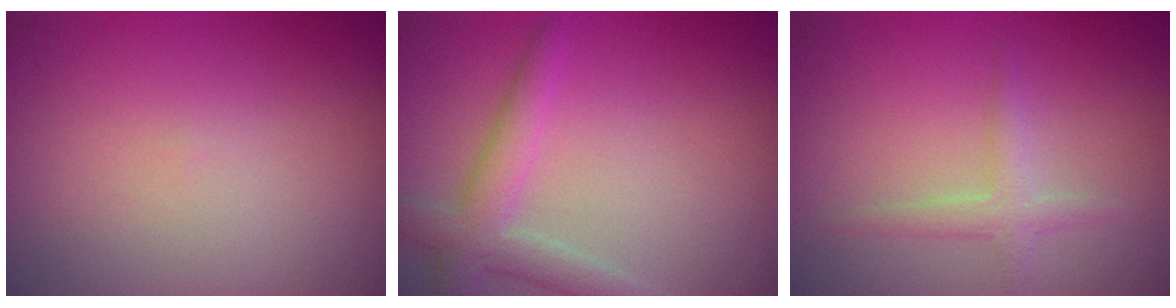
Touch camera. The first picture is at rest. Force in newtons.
{"total": 3.4, "press": 3.4, "slide": 0.3}
{"total": 1.7, "press": 1.7, "slide": 0.1}